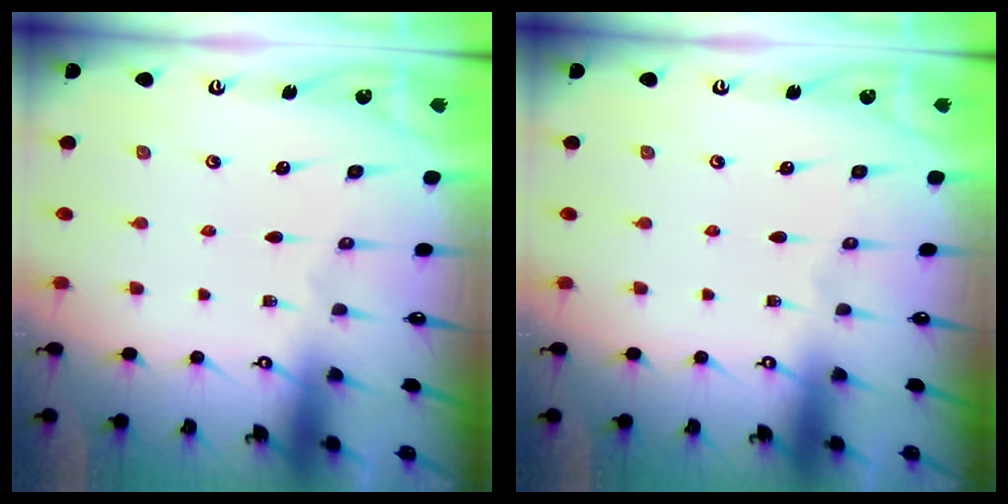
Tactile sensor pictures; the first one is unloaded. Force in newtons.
{"total": 0.0}